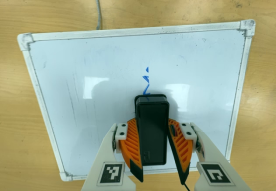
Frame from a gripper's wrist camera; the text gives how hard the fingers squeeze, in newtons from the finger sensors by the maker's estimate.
{"total": 9.7, "left": 9.6, "right": 9.8}